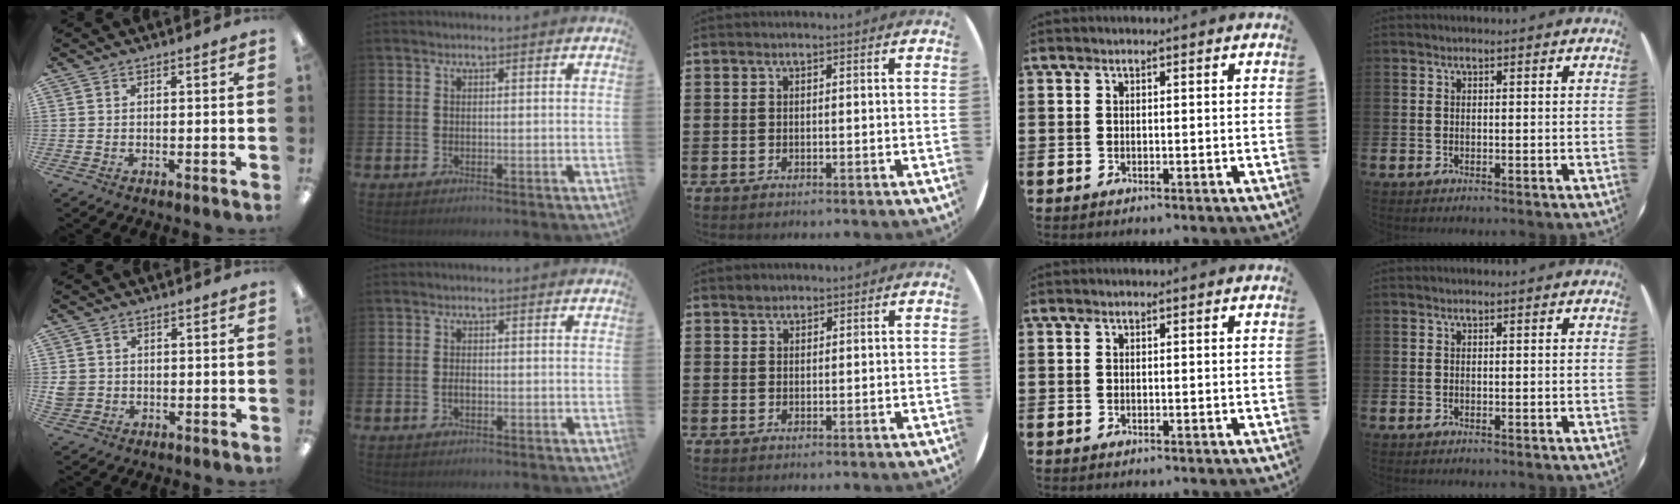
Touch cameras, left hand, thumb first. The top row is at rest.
{"thumb": {"total": 3.3, "force": [0.3, 3.2, 0.7], "torque": [-0.008, 0.003, 0.004]}, "index": {"total": 1.1, "force": [-0.2, 0.6, 0.9], "torque": [-0.015, 0.002, -0.006]}, "middle": {"total": 1.2, "force": [1.1, 0.5, 0.0], "torque": [0.006, -0.001, 0.020]}}